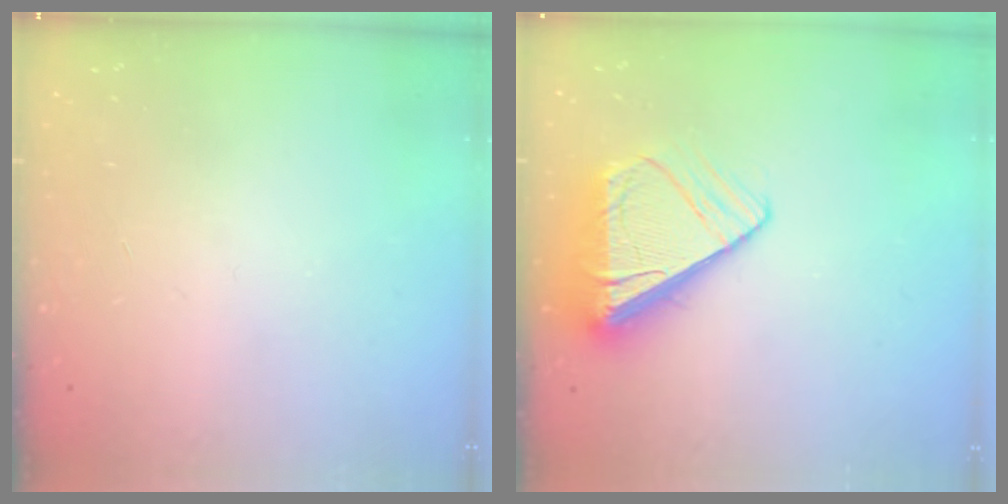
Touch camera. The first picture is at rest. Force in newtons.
{"total": 9.2, "press": 9.2, "slide": 1.3}